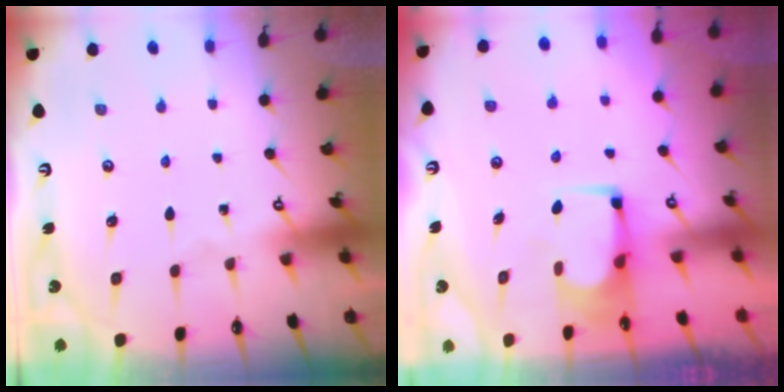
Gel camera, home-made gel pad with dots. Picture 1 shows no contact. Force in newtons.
{"total": 2.2, "press": 2.2, "slide": 0.1}